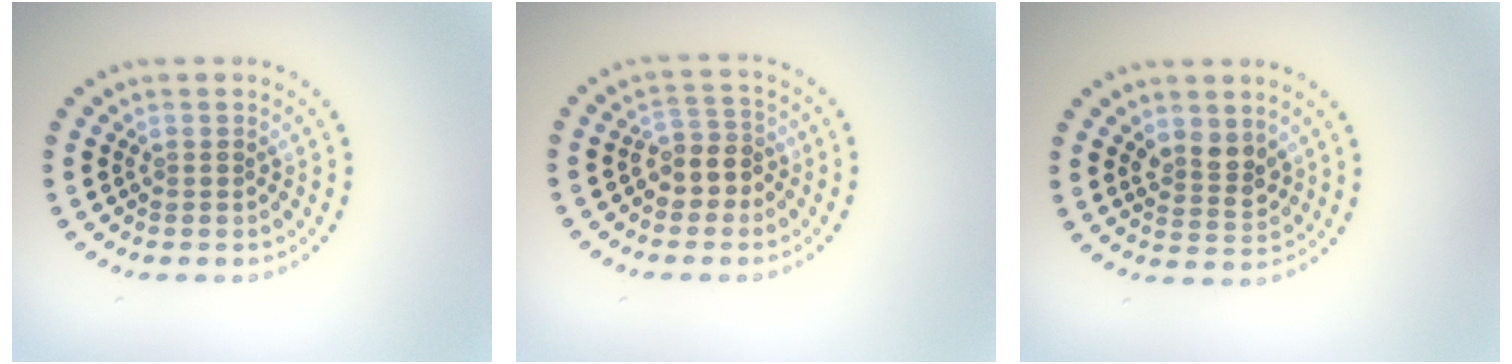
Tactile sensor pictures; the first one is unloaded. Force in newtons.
{"total": 2.7, "press": 2.4, "slide": 1.2}
{"total": 2.6, "press": 2.4, "slide": 1.0}